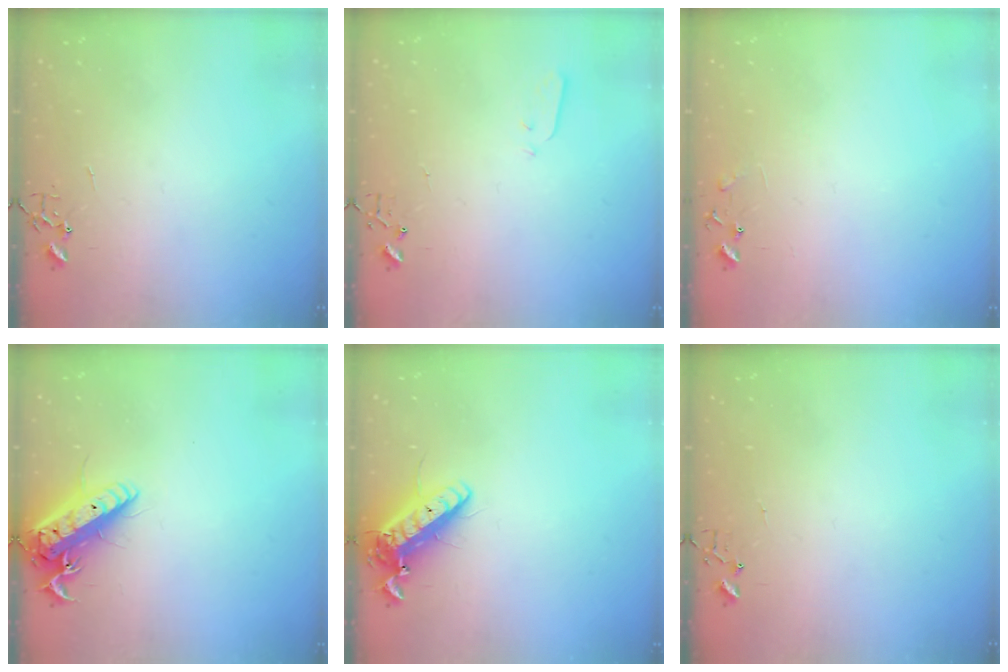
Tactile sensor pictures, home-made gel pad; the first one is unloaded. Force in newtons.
{"total": 3.1, "press": 3.0, "slide": 0.9}
{"total": 6.4, "press": 6.4, "slide": 0.4}
{"total": 16.4, "press": 16.1, "slide": 3.0}
{"total": 14.3, "press": 14.1, "slide": 2.6}
{"total": 3.6, "press": 3.6, "slide": 0.4}